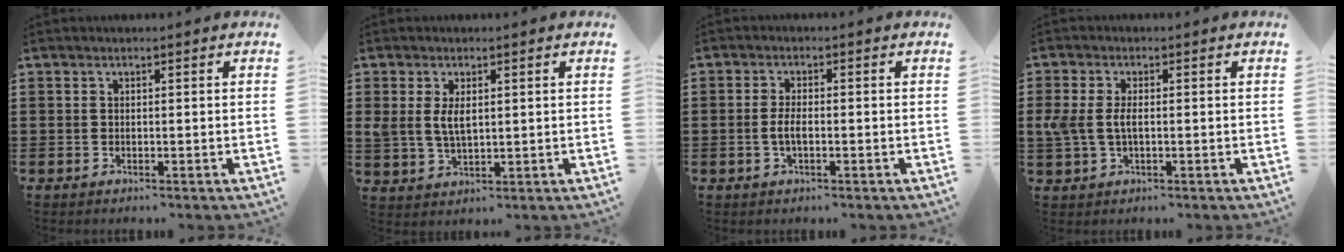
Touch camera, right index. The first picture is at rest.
{"total": 4.0, "force": [0.9, 1.9, 3.3], "torque": [-0.078, 0.002, 0.014]}
{"total": 2.6, "force": [-0.6, 0.8, 2.4], "torque": [-0.059, -0.004, -0.016]}
{"total": 3.8, "force": [0.0, 2.0, 3.2], "torque": [-0.094, -0.005, -0.011]}